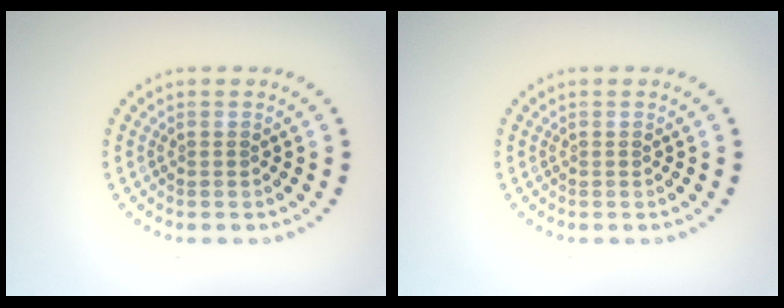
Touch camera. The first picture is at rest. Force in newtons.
{"total": 0.0}